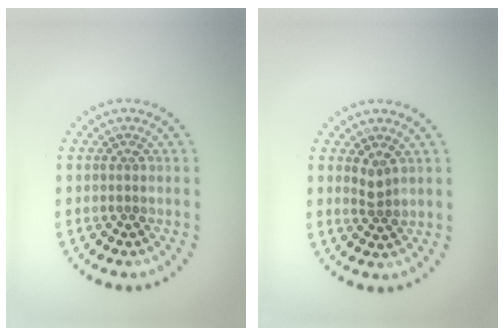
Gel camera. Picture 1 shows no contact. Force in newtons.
{"total": 1.4, "press": 1.1, "slide": 0.7}